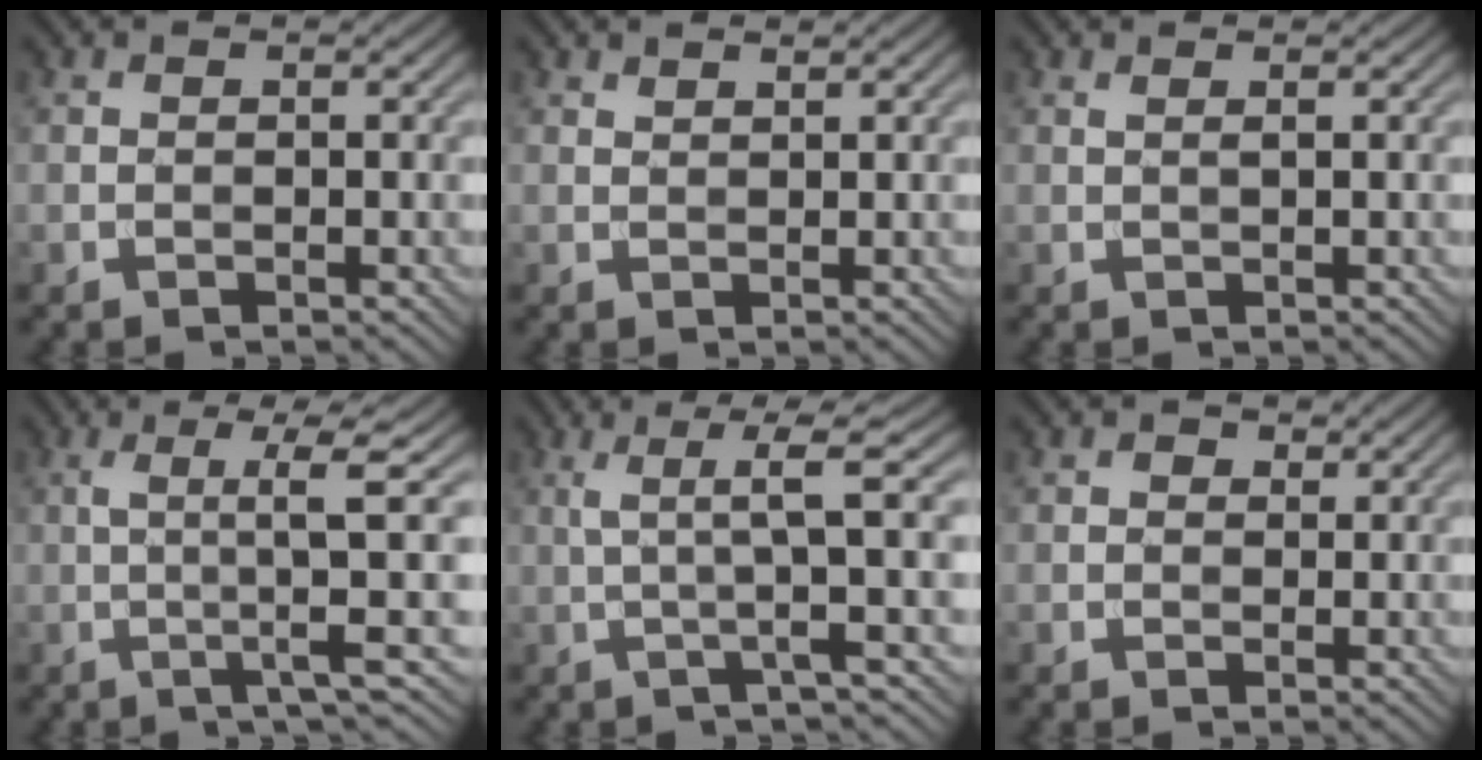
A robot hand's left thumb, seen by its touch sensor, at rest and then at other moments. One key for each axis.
{"total": 0.9, "fx": 0.9, "fy": 0.1, "fz": 0.3, "tx": -0.010, "ty": 0.000, "tz": 0.019}
{"total": 0.7, "fx": 0.4, "fy": -0.1, "fz": 0.6, "tx": -0.015, "ty": 0.004, "tz": 0.006}
{"total": 6.4, "fx": -0.2, "fy": 0.1, "fz": 6.4, "tx": -0.119, "ty": 0.009, "tz": -0.009}
{"total": 5.3, "fx": 0.5, "fy": 0.2, "fz": 5.3, "tx": -0.095, "ty": 0.014, "tz": 0.002}
{"total": 1.0, "fx": 0.4, "fy": 0.8, "fz": 0.3, "tx": -0.003, "ty": -0.001, "tz": 0.003}